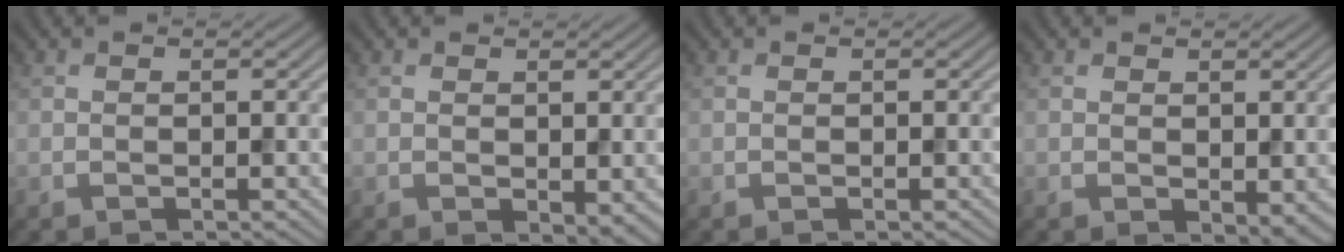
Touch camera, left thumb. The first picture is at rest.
{"total": 1.9, "force": [0.0, 1.1, 1.6], "torque": [-0.024, -0.008, 0.004]}
{"total": 0.0}
{"total": 2.2, "force": [-0.1, 1.2, 1.8], "torque": [-0.028, -0.007, 0.003]}